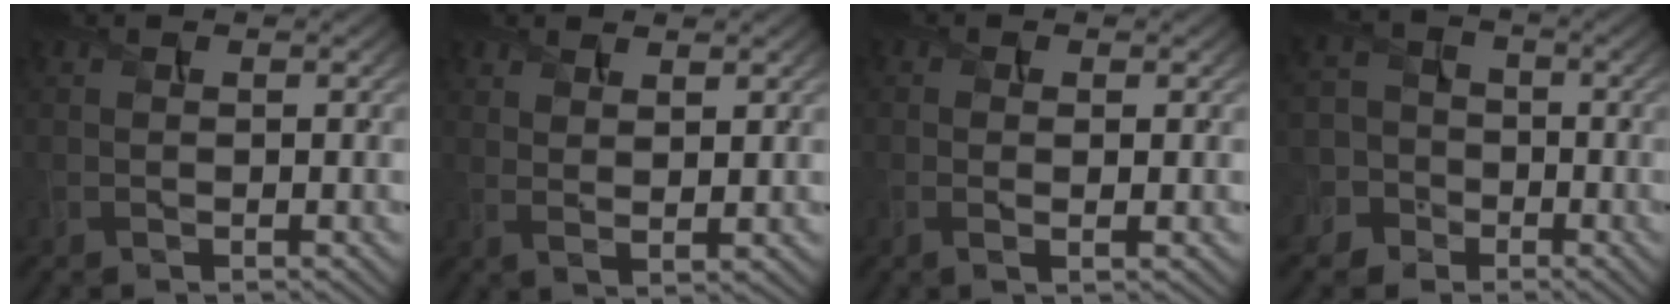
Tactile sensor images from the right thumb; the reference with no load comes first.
{"total": 2.7, "force": [1.8, 0.6, 1.8], "torque": [-0.036, -0.007, 0.040]}
{"total": 1.6, "force": [-0.1, 0.3, 1.5], "torque": [-0.033, -0.002, -0.003]}
{"total": 7.1, "force": [-3.1, 6.1, 1.8], "torque": [-0.055, -0.010, -0.086]}